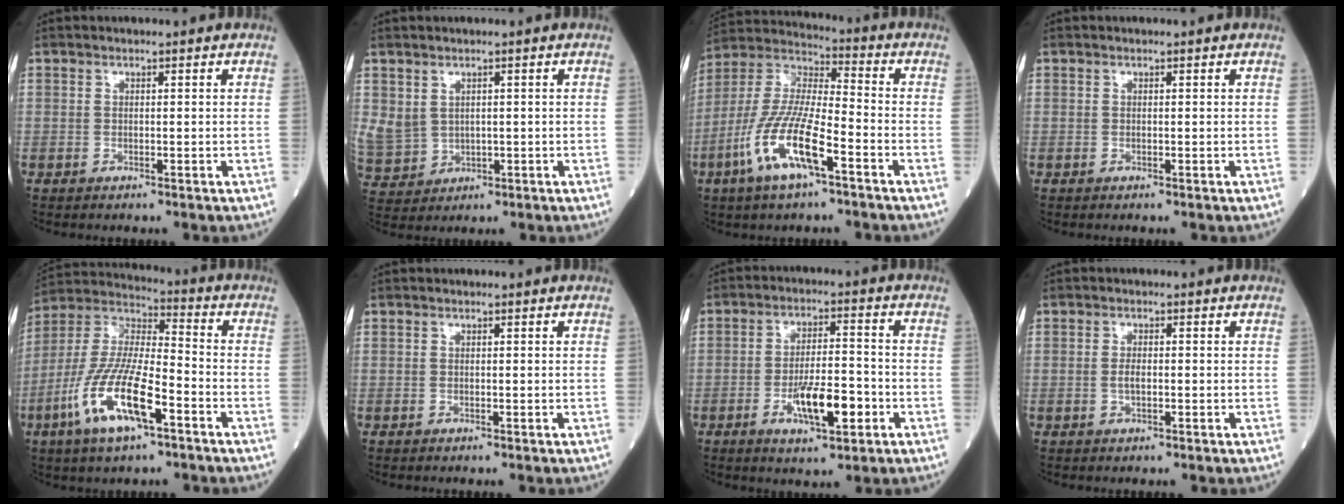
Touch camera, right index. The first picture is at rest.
{"total": 7.6, "force": [1.3, 6.6, 3.4], "torque": [-0.101, 0.009, 0.049]}
{"total": 14.3, "force": [-6.3, 3.2, 12.5], "torque": [-0.262, -0.007, -0.123]}
{"total": 0.0}
{"total": 15.6, "force": [-6.7, 4.0, 13.5], "torque": [-0.284, -0.008, -0.128]}
{"total": 0.0}
{"total": 9.1, "force": [-3.3, 2.4, 8.2], "torque": [-0.146, -0.001, -0.053]}
{"total": 1.8, "force": [-0.3, 0.8, 1.6], "torque": [-0.032, 0.002, -0.005]}